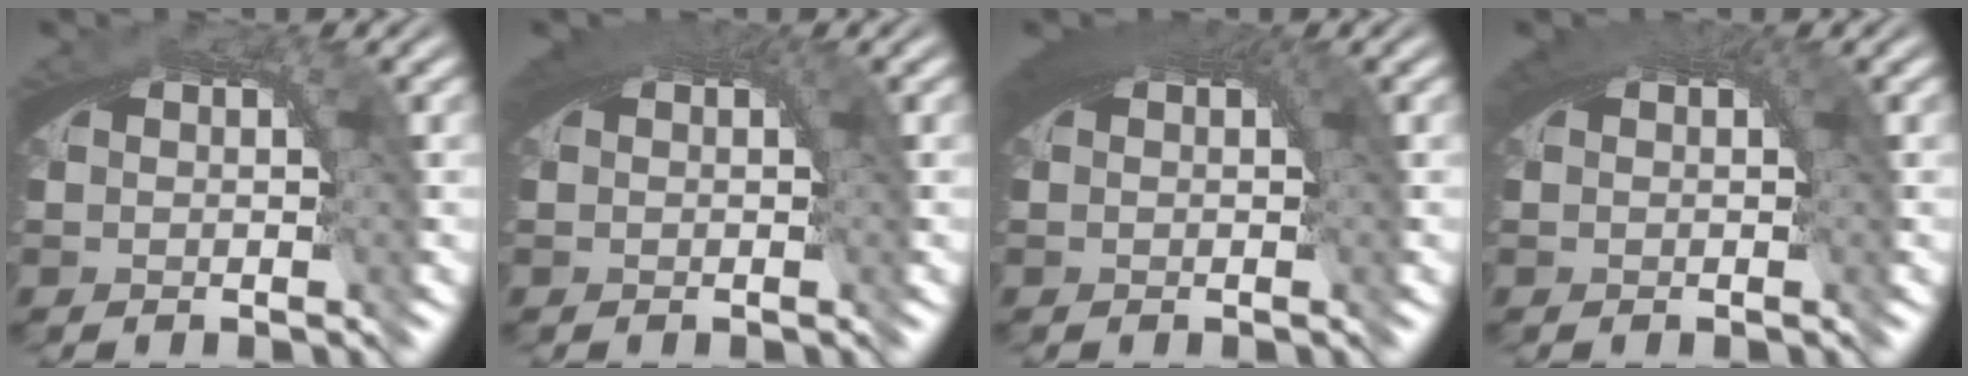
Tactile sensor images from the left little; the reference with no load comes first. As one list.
[{"total": 2.1, "force": [0.6, 1.3, 1.6], "torque": [-0.025, -0.004, 0.009]}, {"total": 3.1, "force": [0.8, 1.6, 2.6], "torque": [-0.041, -0.006, 0.015]}, {"total": 1.6, "force": [0.5, 1.0, 1.1], "torque": [-0.018, -0.005, 0.009]}]